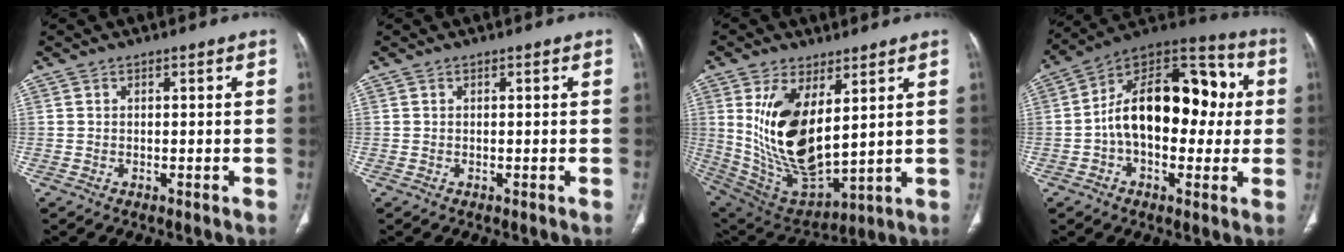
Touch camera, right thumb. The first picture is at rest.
{"total": 0.0}
{"total": 18.2, "force": [4.9, 8.8, 15.2], "torque": [-0.275, -0.031, 0.120]}
{"total": 21.8, "force": [0.8, 13.1, 17.4], "torque": [-0.237, 0.046, 0.005]}